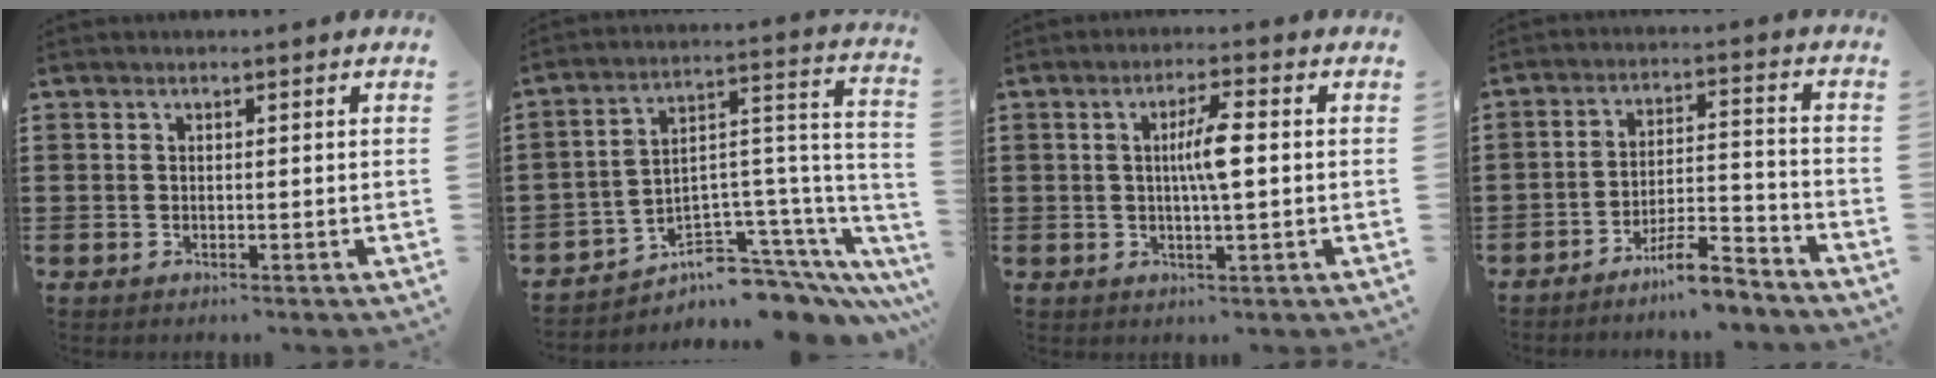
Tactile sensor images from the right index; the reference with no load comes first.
{"total": 5.7, "force": [-4.3, 2.9, 2.4], "torque": [-0.044, -0.018, -0.078]}
{"total": 5.3, "force": [0.4, 0.7, 5.2], "torque": [-0.096, 0.001, 0.002]}
{"total": 7.6, "force": [-6.8, 0.7, 3.4], "torque": [-0.055, 0.011, -0.127]}